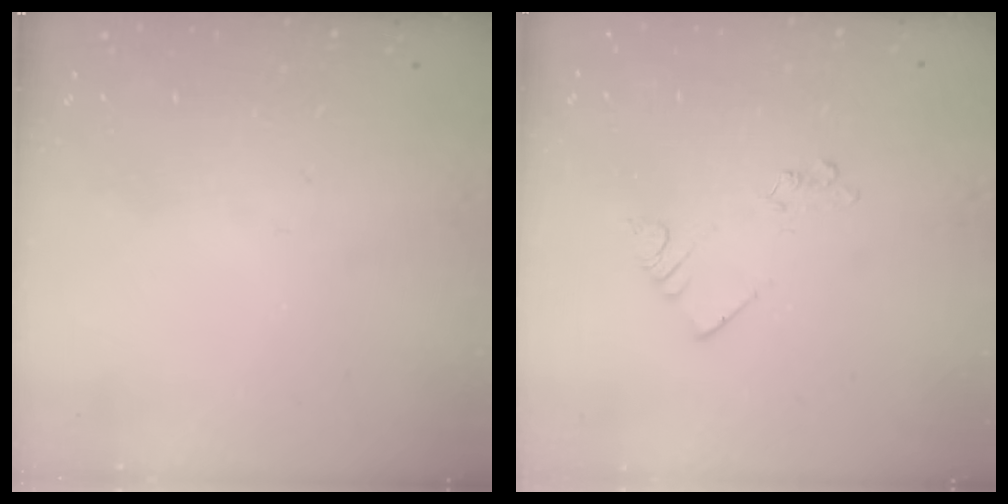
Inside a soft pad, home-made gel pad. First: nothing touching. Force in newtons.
{"total": 1.4, "press": 1.4, "slide": 0.1}